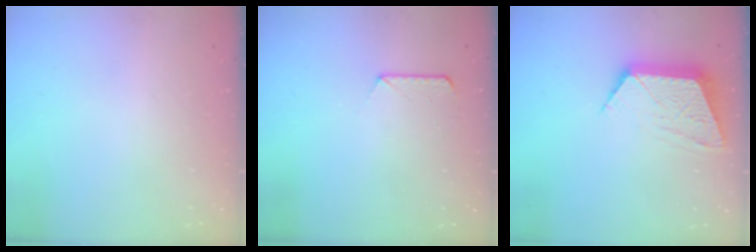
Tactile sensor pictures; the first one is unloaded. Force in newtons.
{"total": 7.6, "press": 7.6, "slide": 0.8}
{"total": 10.5, "press": 10.5, "slide": 0.7}